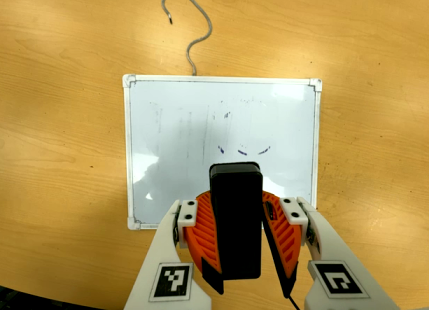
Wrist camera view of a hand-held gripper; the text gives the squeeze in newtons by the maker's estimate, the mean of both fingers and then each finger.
{"total": 11.0, "left": 10.7, "right": 11.3}